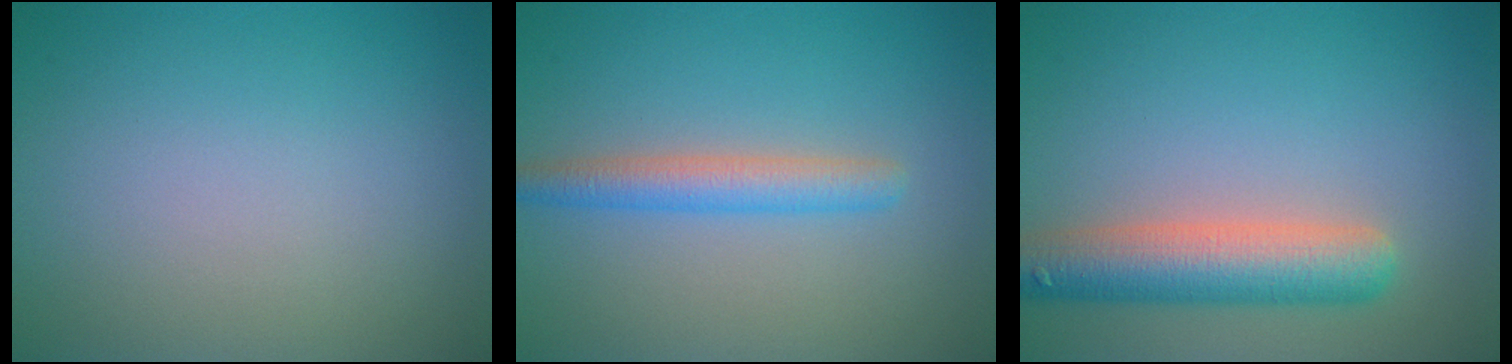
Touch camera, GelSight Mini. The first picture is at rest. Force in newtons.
{"total": 2.9, "press": 2.9, "slide": 0.0}
{"total": 6.3, "press": 6.3, "slide": 0.3}